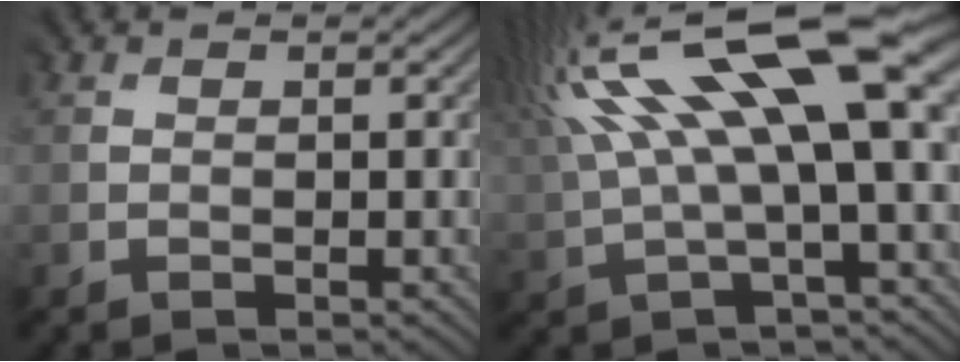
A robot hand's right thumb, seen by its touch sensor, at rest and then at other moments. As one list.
[{"total": 15.6, "force": [5.3, 4.1, 14.1], "torque": [-0.284, 0.014, 0.099]}]